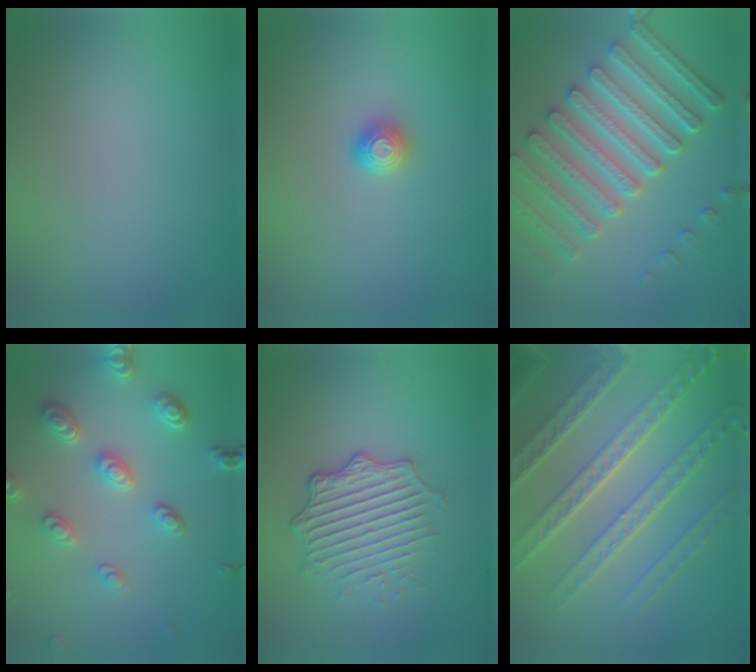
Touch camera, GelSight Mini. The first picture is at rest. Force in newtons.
{"total": 1.3, "press": 1.2, "slide": 0.5}
{"total": 6.4, "press": 5.9, "slide": 2.4}
{"total": 4.7, "press": 3.8, "slide": 2.8}
{"total": 5.0, "press": 3.6, "slide": 3.5}
{"total": 8.2, "press": 5.7, "slide": 5.9}